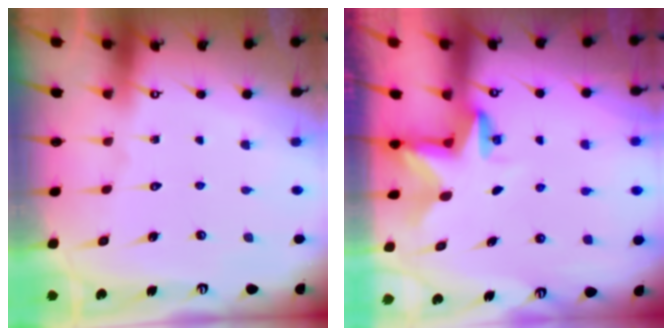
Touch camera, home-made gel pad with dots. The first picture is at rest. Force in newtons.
{"total": 2.8, "press": 2.8, "slide": 0.2}